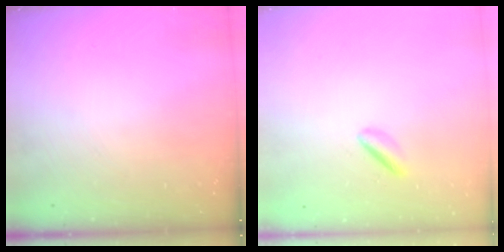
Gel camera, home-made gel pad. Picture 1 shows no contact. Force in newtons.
{"total": 2.1, "press": 2.0, "slide": 0.7}